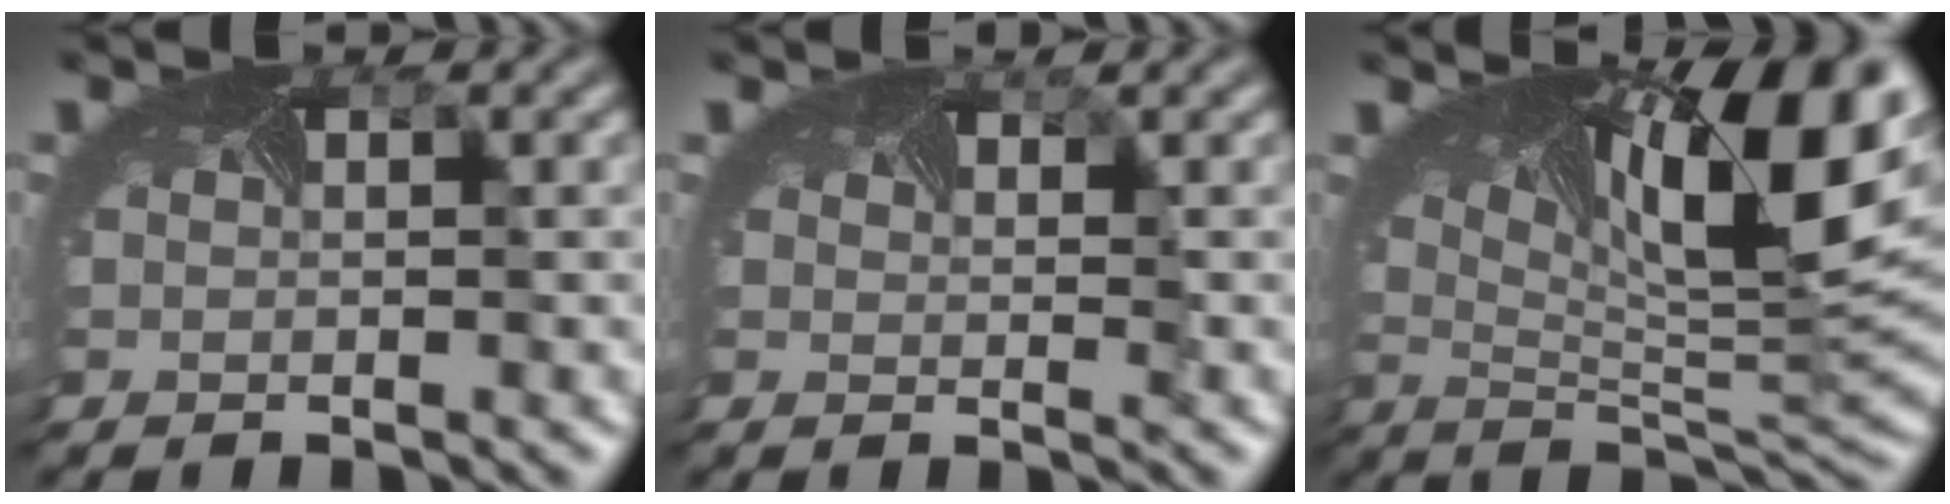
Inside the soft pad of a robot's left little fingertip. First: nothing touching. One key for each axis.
{"total": 1.2, "fx": 0.8, "fy": 0.4, "fz": 0.8, "tx": -0.010, "ty": 0.002, "tz": 0.008}
{"total": 15.8, "fx": 4.8, "fy": 5.6, "fz": 14.0, "tx": -0.238, "ty": 0.013, "tz": 0.101}